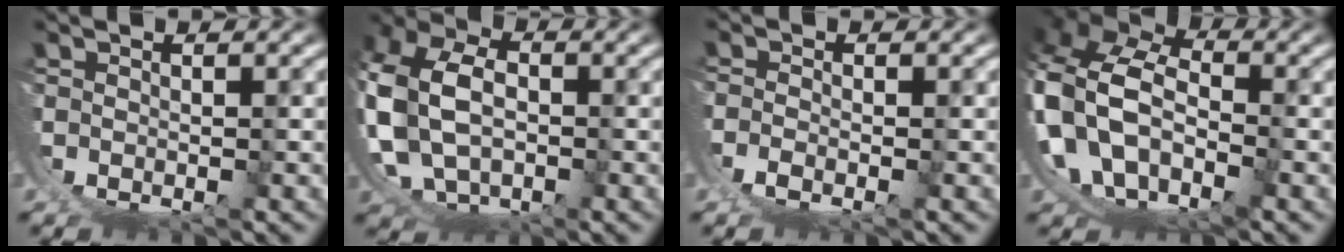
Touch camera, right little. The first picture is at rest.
{"total": 9.5, "force": [3.2, 7.1, 5.5], "torque": [-0.167, -0.025, 0.061]}
{"total": 2.1, "force": [0.1, 1.2, 1.8], "torque": [-0.049, -0.013, 0.007]}
{"total": 18.3, "force": [0.6, 15.7, 9.4], "torque": [-0.273, -0.060, 0.005]}